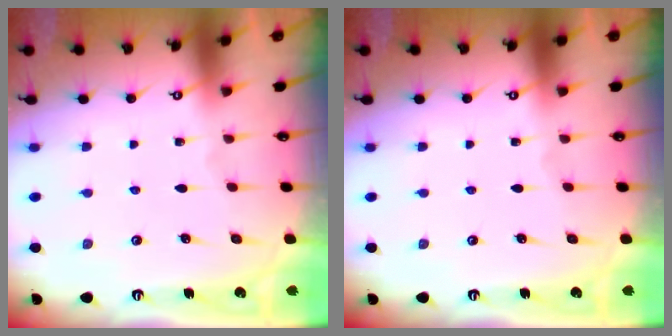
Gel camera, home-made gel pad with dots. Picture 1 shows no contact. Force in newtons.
{"total": 0.0}